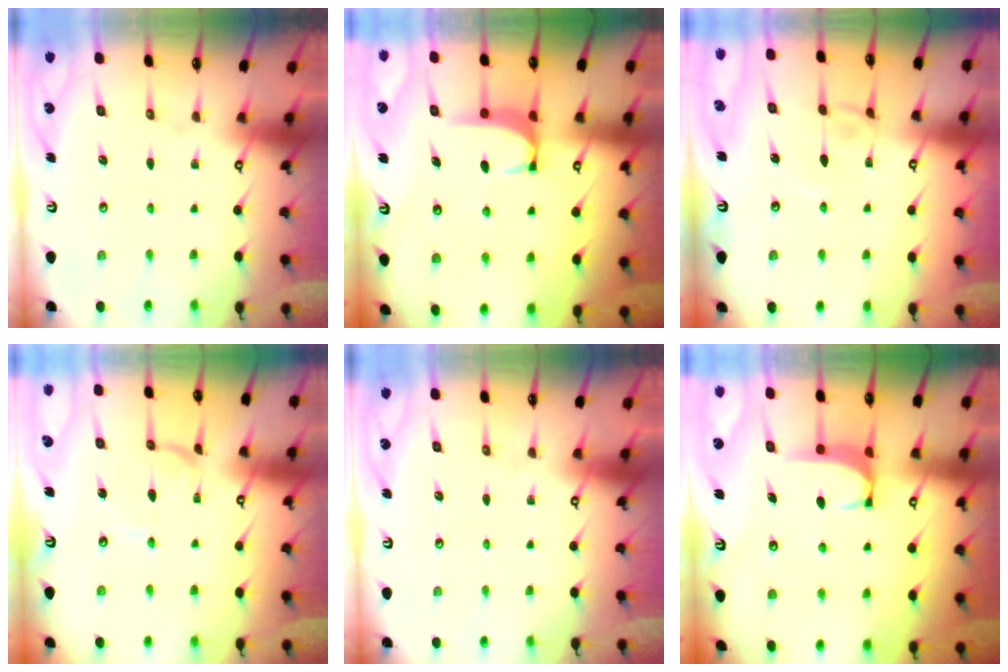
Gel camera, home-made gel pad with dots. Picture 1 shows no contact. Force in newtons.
{"total": 1.8, "press": 1.7, "slide": 0.5}
{"total": 4.3, "press": 4.3, "slide": 0.1}
{"total": 1.1, "press": 1.1, "slide": 0.0}
{"total": 0.0}
{"total": 1.8, "press": 1.7, "slide": 0.5}